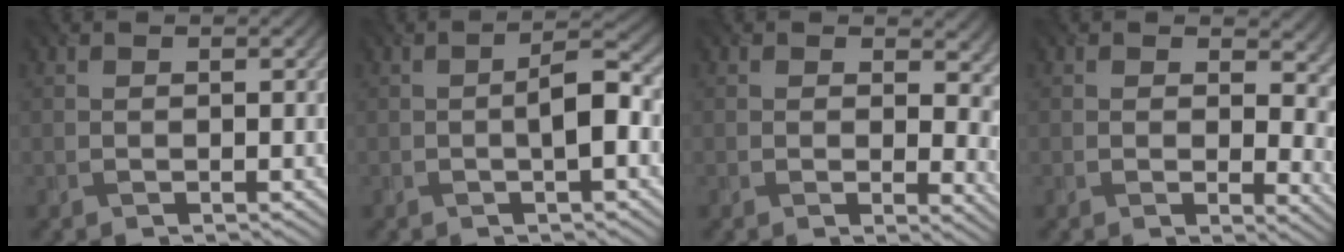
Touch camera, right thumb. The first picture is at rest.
{"total": 4.6, "force": [-1.0, 1.1, 4.4], "torque": [-0.072, 0.011, -0.021]}
{"total": 7.3, "force": [2.4, 4.5, 5.2], "torque": [-0.053, -0.018, 0.055]}
{"total": 8.1, "force": [2.5, 5.0, 5.9], "torque": [-0.060, -0.017, 0.058]}